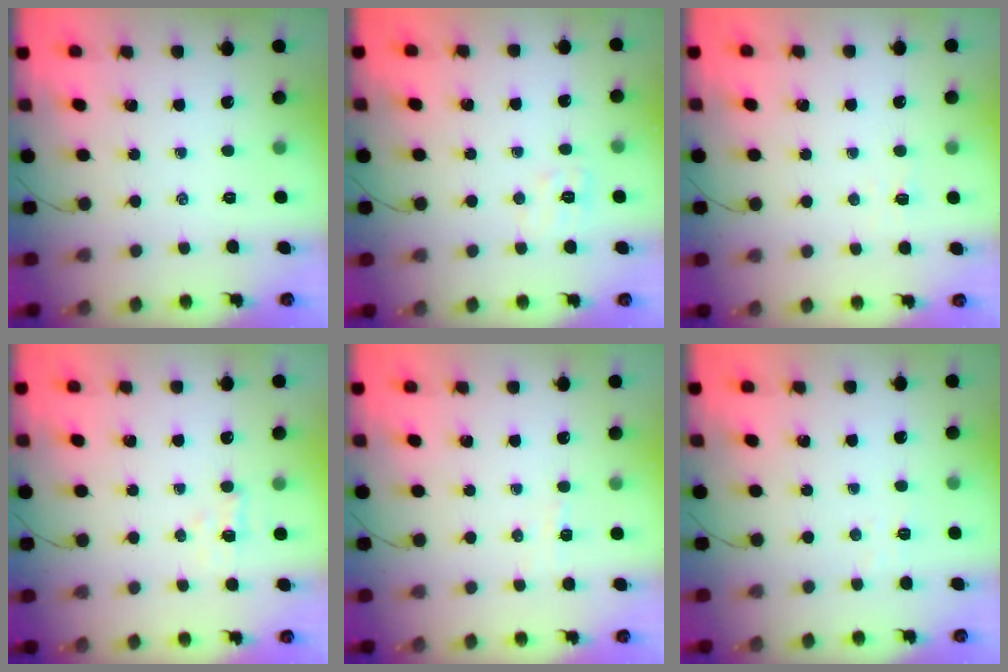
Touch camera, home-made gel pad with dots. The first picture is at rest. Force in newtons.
{"total": 7.4, "press": 7.3, "slide": 1.2}
{"total": 1.6, "press": 1.6, "slide": 0.5}
{"total": 2.1, "press": 2.0, "slide": 0.7}
{"total": 2.8, "press": 2.7, "slide": 0.7}
{"total": 3.1, "press": 3.0, "slide": 0.6}